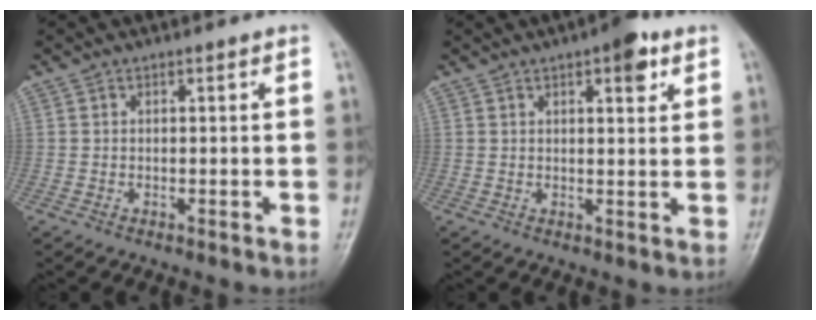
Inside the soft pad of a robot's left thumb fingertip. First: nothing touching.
{"total": 5.5, "force": [2.9, 2.0, 4.2], "torque": [-0.043, -0.008, 0.033]}